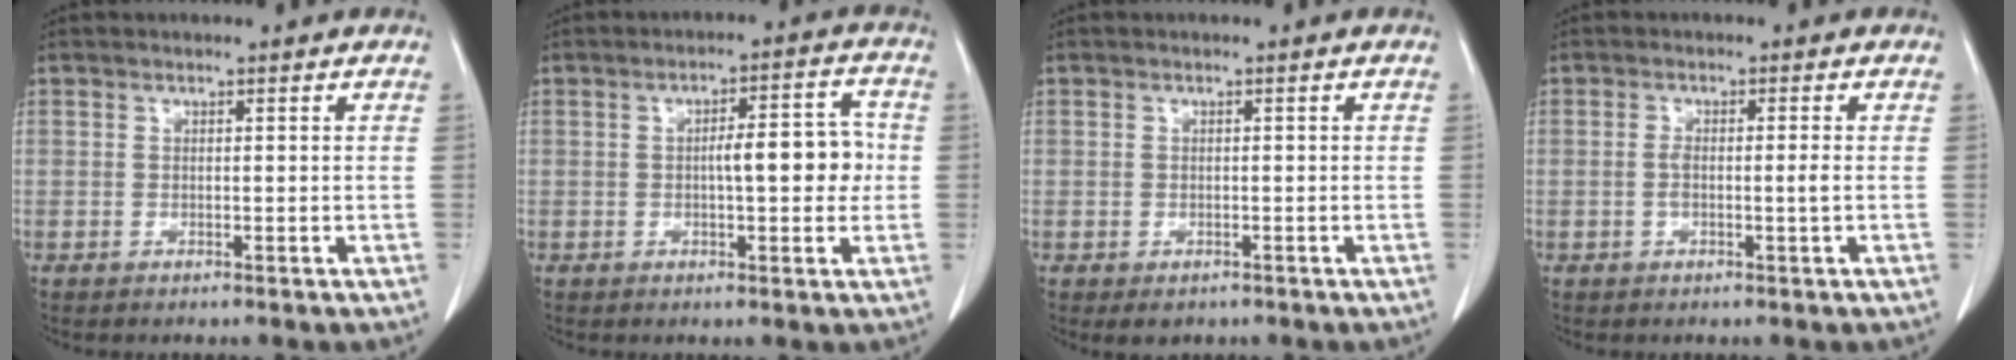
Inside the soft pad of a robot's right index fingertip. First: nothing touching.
{"total": 7.3, "force": [-0.1, 2.0, 7.0], "torque": [-0.101, 0.020, 0.001]}
{"total": 2.0, "force": [-1.1, 1.5, 0.7], "torque": [-0.006, 0.000, -0.006]}
{"total": 2.3, "force": [-0.4, 0.1, 2.3], "torque": [-0.047, 0.001, -0.007]}